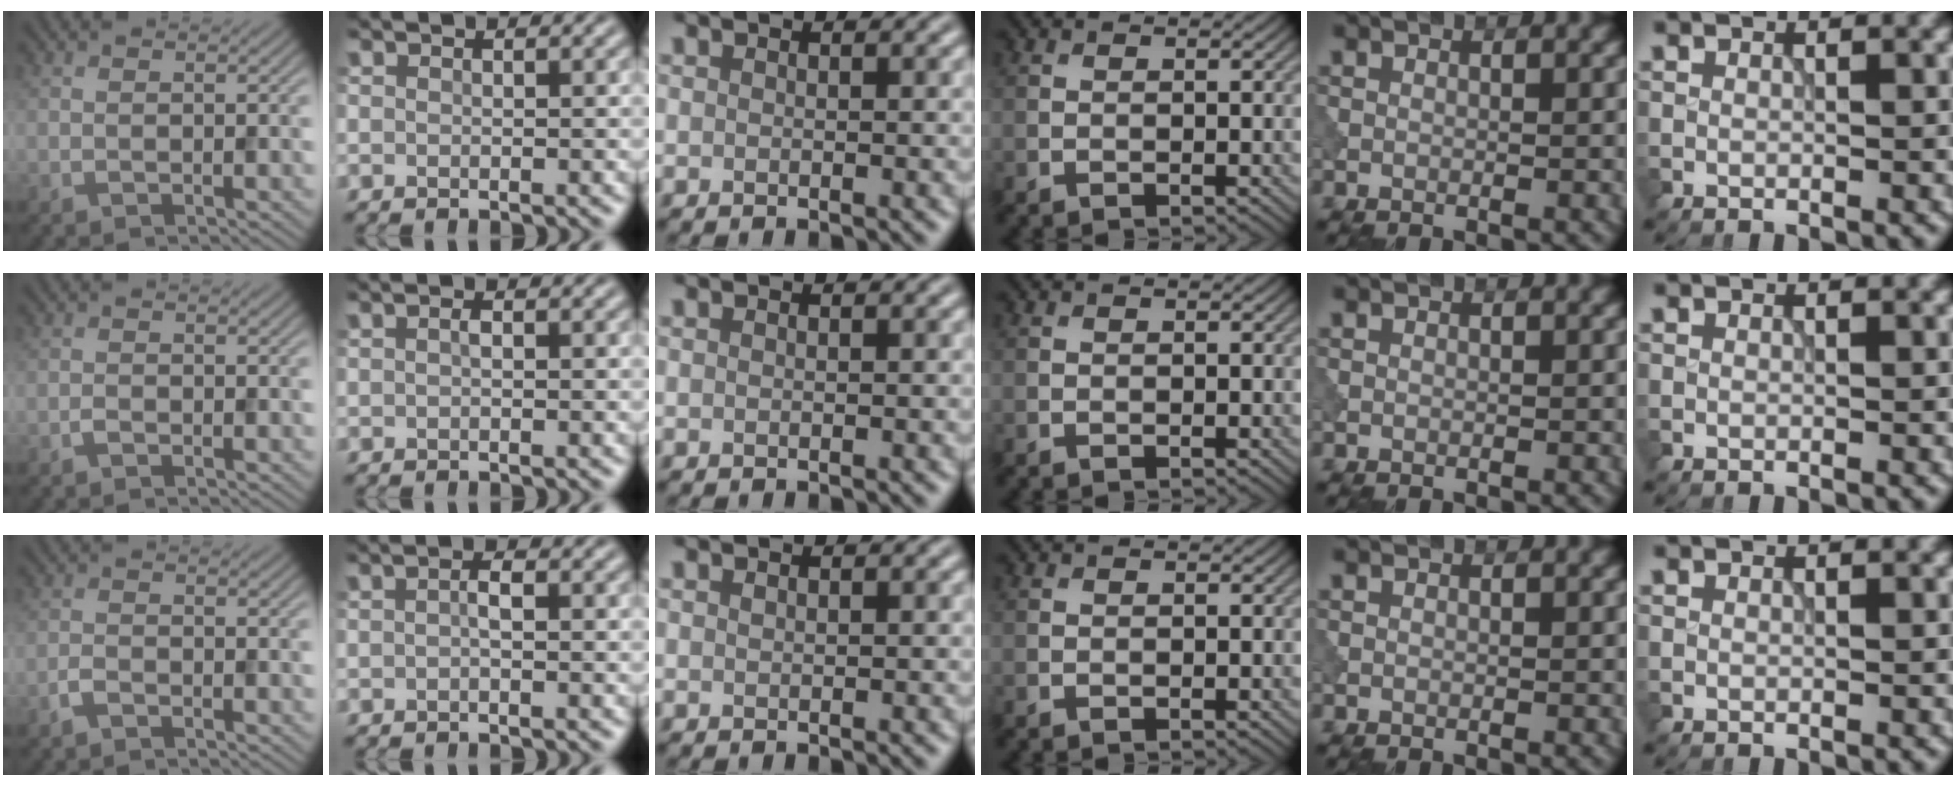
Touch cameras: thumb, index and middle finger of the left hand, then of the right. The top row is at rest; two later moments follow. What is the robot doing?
{"motion": "dispense", "object": "pipette"}